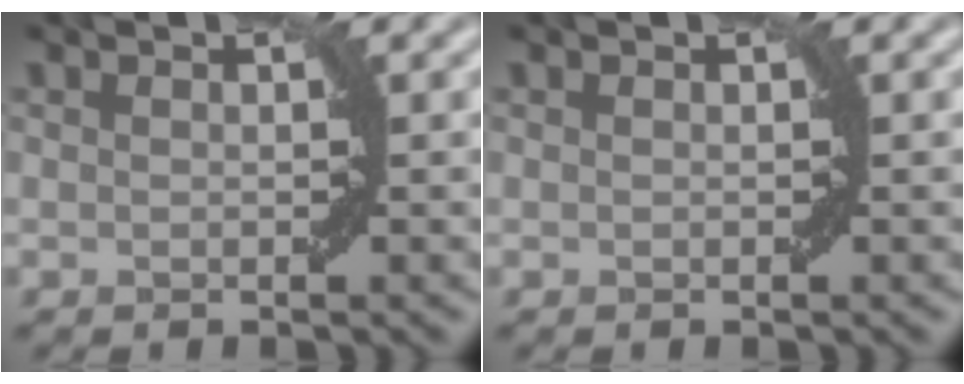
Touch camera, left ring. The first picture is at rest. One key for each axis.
{"total": 0.0}